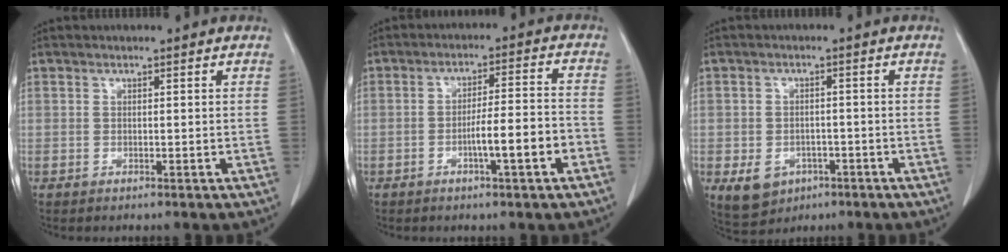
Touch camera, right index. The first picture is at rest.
{"total": 7.3, "force": [-2.9, 0.3, 6.7], "torque": [-0.107, 0.012, -0.042]}
{"total": 5.8, "force": [-2.5, 4.7, 2.3], "torque": [-0.038, 0.001, -0.024]}